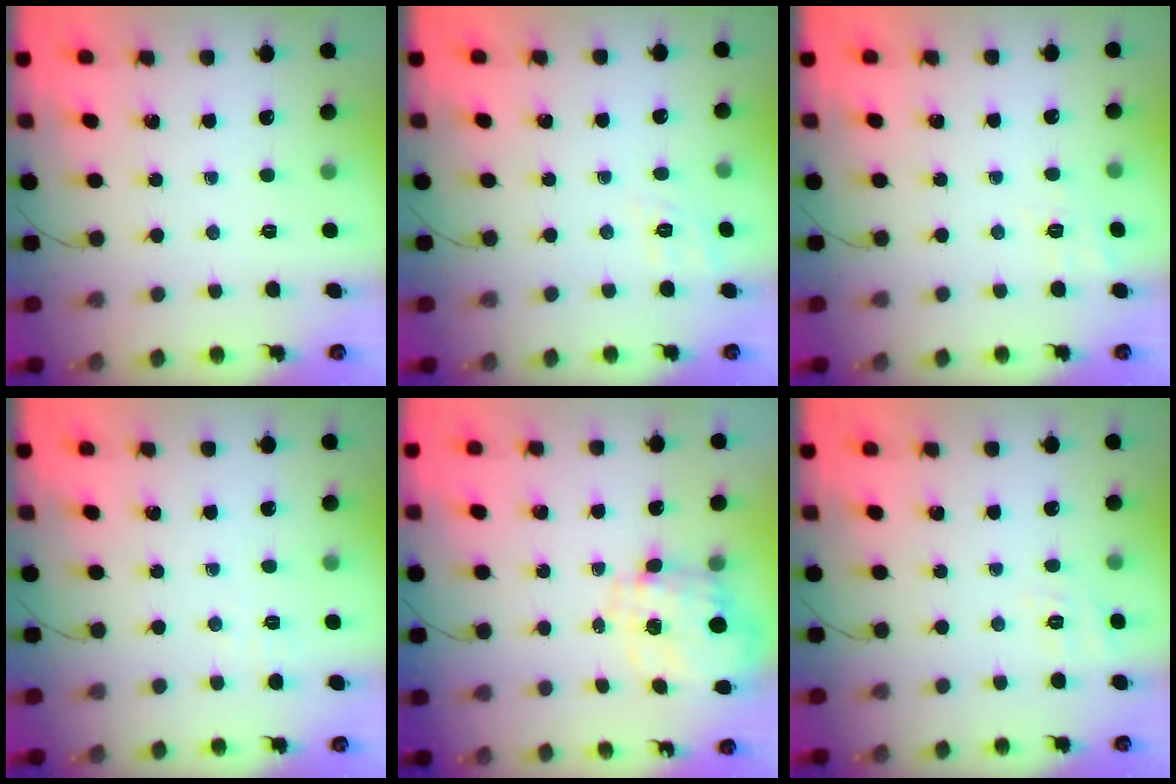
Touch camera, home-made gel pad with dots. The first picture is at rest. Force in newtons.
{"total": 2.1, "press": 0.4, "slide": 2.1}
{"total": 2.4, "press": 1.2, "slide": 2.1}
{"total": 1.4, "press": 0.5, "slide": 1.3}
{"total": 3.7, "press": 3.4, "slide": 1.4}
{"total": 6.2, "press": 5.8, "slide": 2.3}